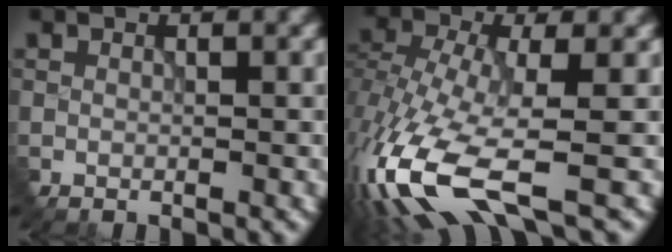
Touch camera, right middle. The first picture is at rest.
{"total": 11.6, "force": [-5.2, 4.4, 9.4], "torque": [-0.230, -0.023, -0.089]}